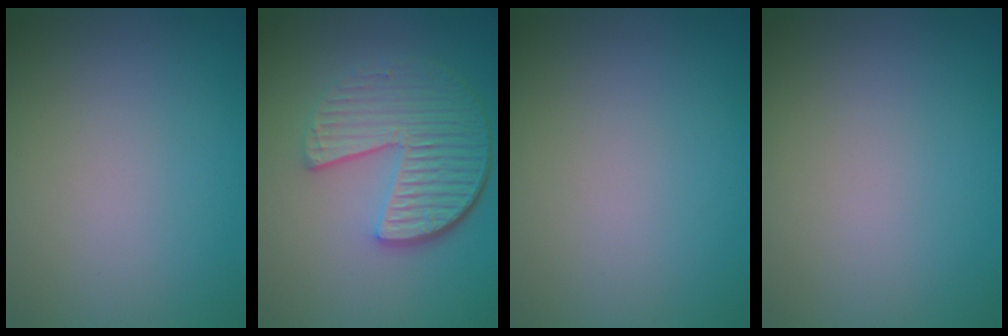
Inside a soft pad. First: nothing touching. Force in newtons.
{"total": 6.3, "press": 4.5, "slide": 4.5}
{"total": 0.0}
{"total": 0.0}